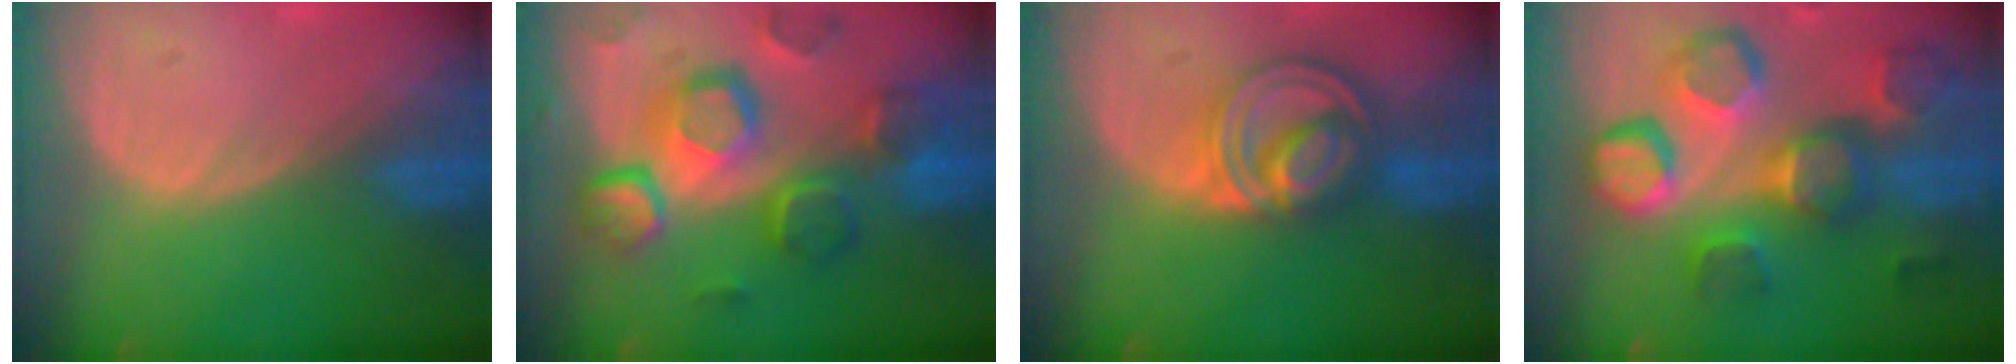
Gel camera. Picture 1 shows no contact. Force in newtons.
{"total": 12.3, "press": 10.6, "slide": 6.2}
{"total": 8.7, "press": 7.3, "slide": 4.7}
{"total": 12.5, "press": 11.1, "slide": 5.7}